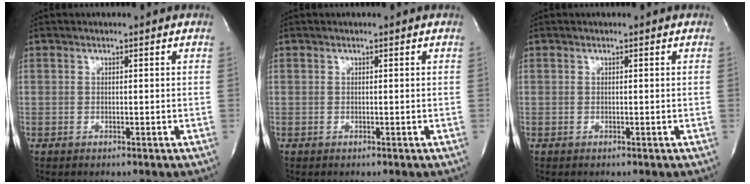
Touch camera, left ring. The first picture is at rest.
{"total": 0.0}
{"total": 0.0}